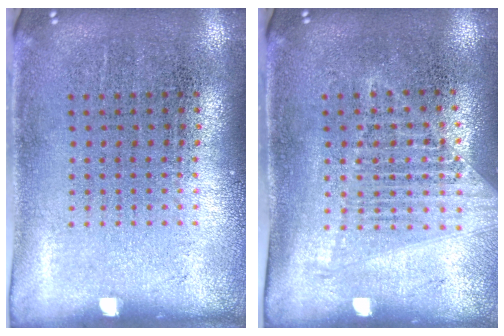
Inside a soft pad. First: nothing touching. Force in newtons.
{"total": 1.4, "press": 1.2, "slide": 0.6}